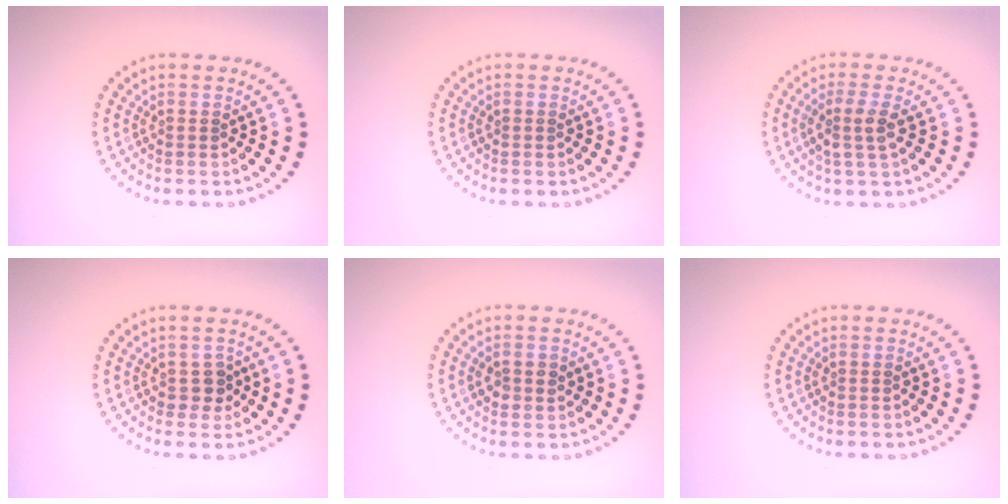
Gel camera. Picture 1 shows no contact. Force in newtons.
{"total": 0.0}
{"total": 2.2, "press": 1.9, "slide": 1.2}
{"total": 1.5, "press": 1.3, "slide": 0.7}
{"total": 1.5, "press": 1.5, "slide": 0.2}
{"total": 0.0}